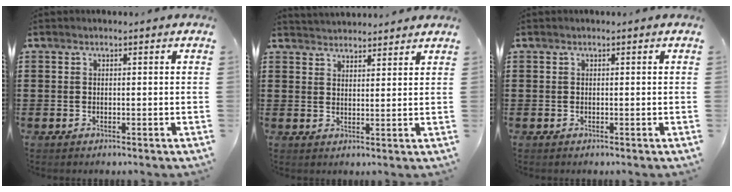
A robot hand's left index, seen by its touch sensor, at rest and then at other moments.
{"total": 2.8, "force": [2.7, -0.1, -0.4], "torque": [0.001, -0.010, 0.052]}
{"total": 0.0}